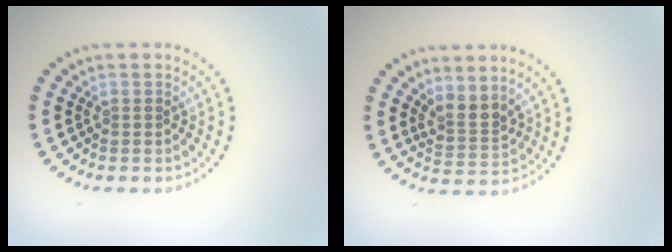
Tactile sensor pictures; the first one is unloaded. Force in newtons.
{"total": 2.5, "press": 1.8, "slide": 1.7}